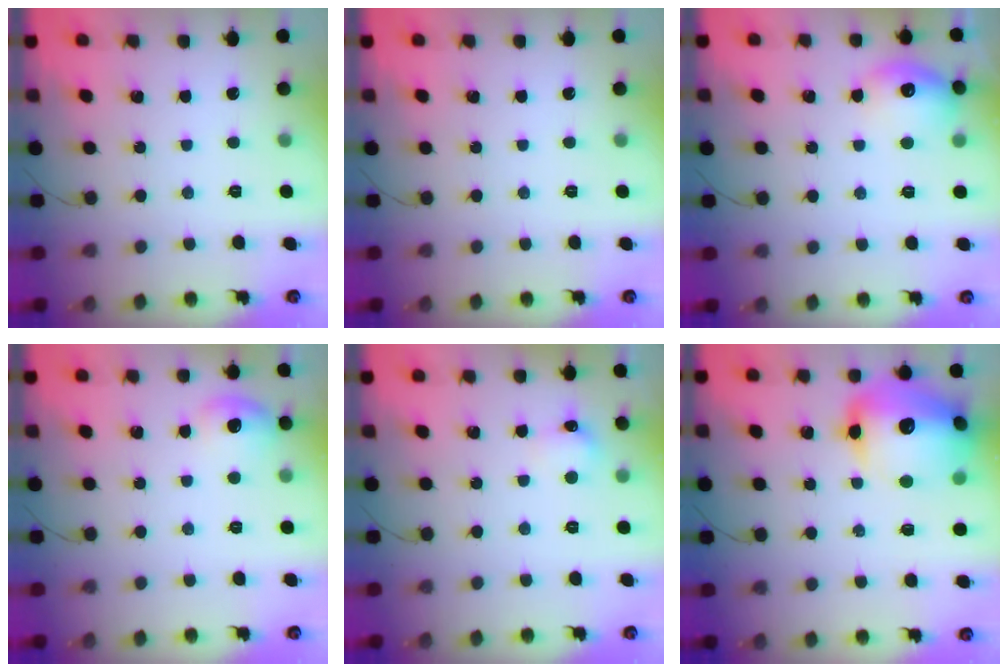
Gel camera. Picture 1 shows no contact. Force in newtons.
{"total": 0.0}
{"total": 12.5, "press": 12.5, "slide": 0.7}
{"total": 10.5, "press": 7.9, "slide": 7.0}
{"total": 7.0, "press": 6.8, "slide": 1.6}
{"total": 21.2, "press": 20.9, "slide": 3.4}